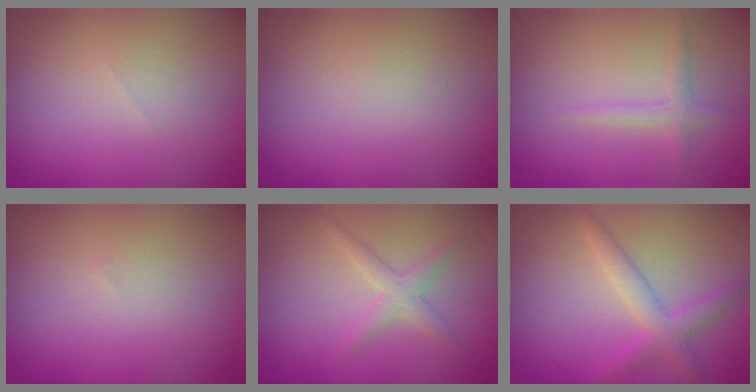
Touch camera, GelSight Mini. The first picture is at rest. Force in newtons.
{"total": 0.0}
{"total": 1.4, "press": 1.4, "slide": 0.1}
{"total": 0.0}
{"total": 1.8, "press": 1.8, "slide": 0.1}
{"total": 2.9, "press": 2.9, "slide": 0.1}